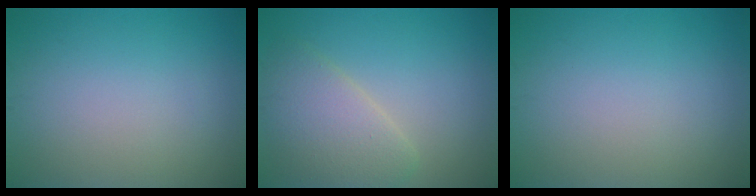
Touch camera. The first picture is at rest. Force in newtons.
{"total": 4.3, "press": 4.3, "slide": 0.3}
{"total": 0.0}